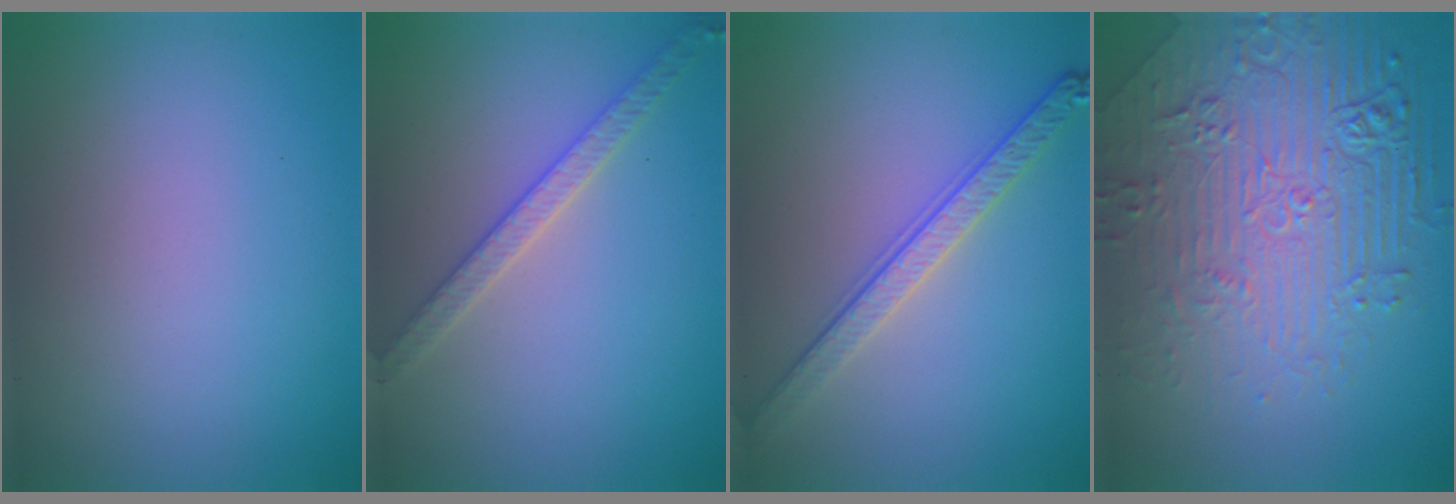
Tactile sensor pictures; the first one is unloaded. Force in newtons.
{"total": 2.9, "press": 2.8, "slide": 0.6}
{"total": 3.3, "press": 2.9, "slide": 1.5}
{"total": 9.0, "press": 6.1, "slide": 6.6}